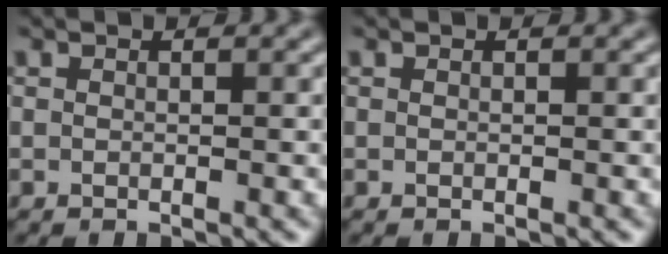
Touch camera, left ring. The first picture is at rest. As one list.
[{"total": 0.0}]